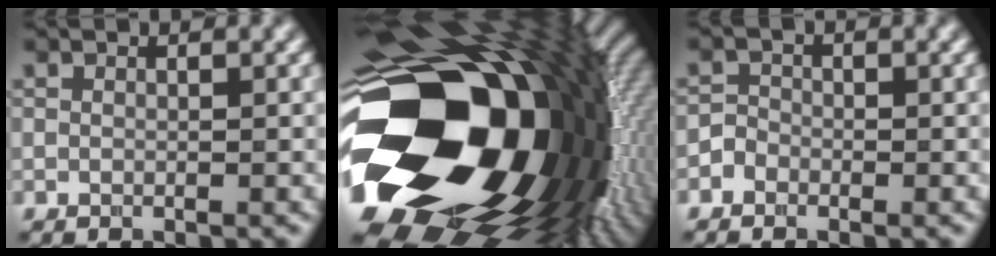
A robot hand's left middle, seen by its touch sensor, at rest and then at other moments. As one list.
[{"total": 22.0, "force": [-3.7, 15.3, 15.3], "torque": [-0.291, -0.061, -0.037]}, {"total": 1.3, "force": [-1.0, 0.8, -0.1], "torque": [0.006, 0.005, -0.019]}]